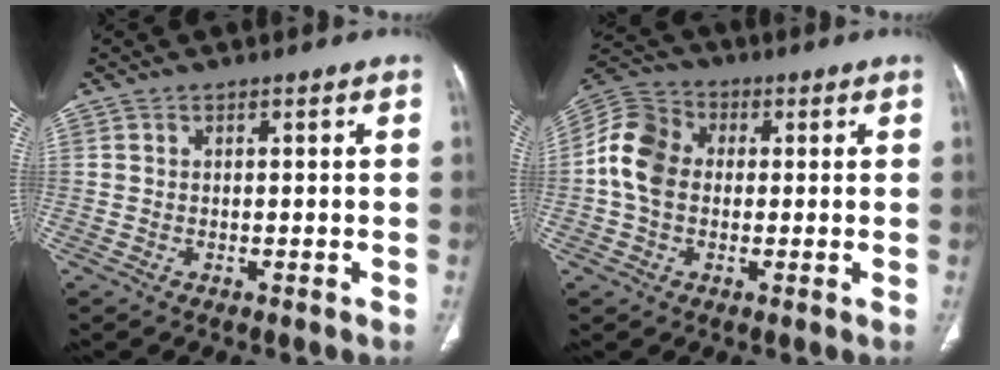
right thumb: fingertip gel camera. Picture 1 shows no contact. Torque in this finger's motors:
{"motor_torque": [-0.09, 0.61, 0.92, -0.09, 0.08]}